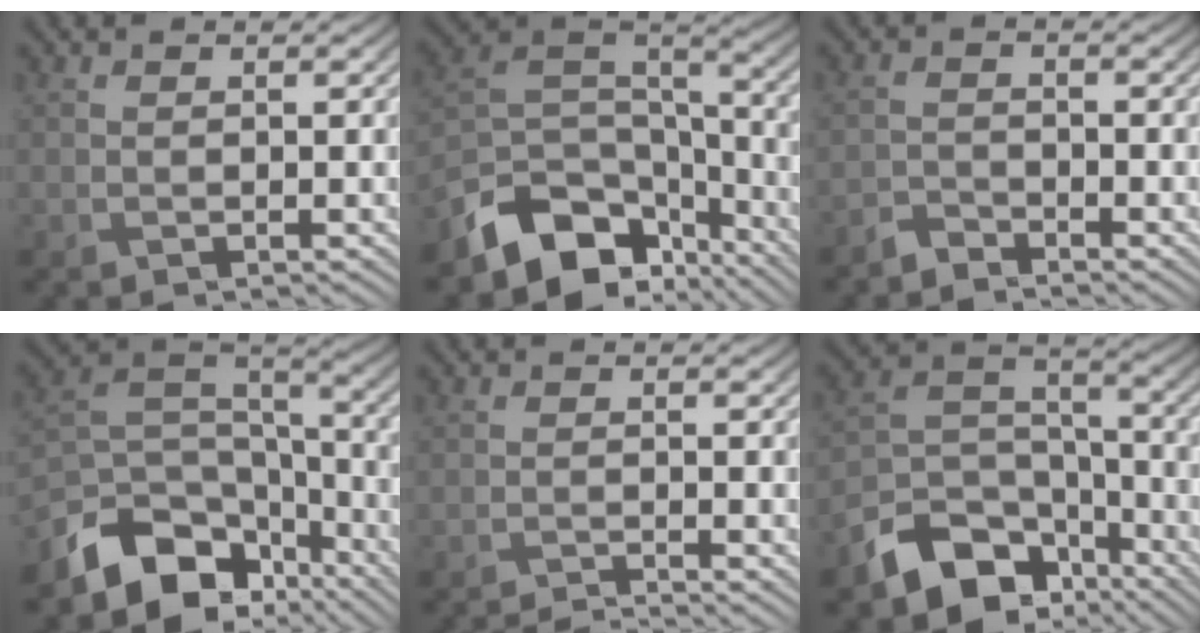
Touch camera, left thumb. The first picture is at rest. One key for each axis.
{"total": 12.3, "fx": -8.1, "fy": 7.1, "fz": 6.0, "tx": -0.127, "ty": -0.020, "tz": -0.144}
{"total": 2.4, "fx": -2.3, "fy": 0.6, "fz": 0.4, "tx": -0.010, "ty": -0.001, "tz": -0.054}
{"total": 12.2, "fx": -7.6, "fy": 7.5, "fz": 5.8, "tx": -0.135, "ty": -0.025, "tz": -0.129}
{"total": 2.2, "fx": -2.0, "fy": 0.0, "fz": 0.8, "tx": -0.007, "ty": 0.001, "tz": -0.044}
{"total": 11.6, "fx": -7.7, "fy": 6.8, "fz": 5.2, "tx": -0.099, "ty": -0.018, "tz": -0.147}